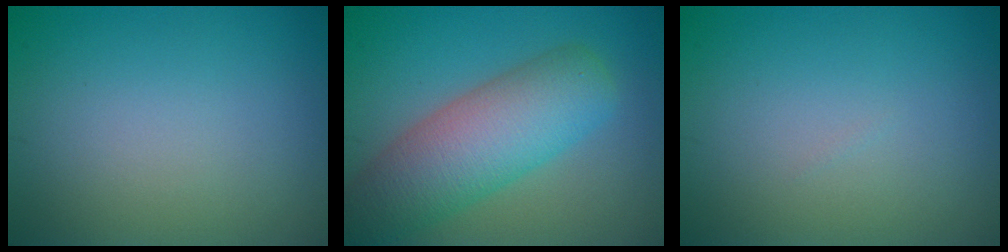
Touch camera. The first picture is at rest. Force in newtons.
{"total": 8.0, "press": 8.0, "slide": 0.4}
{"total": 0.0}